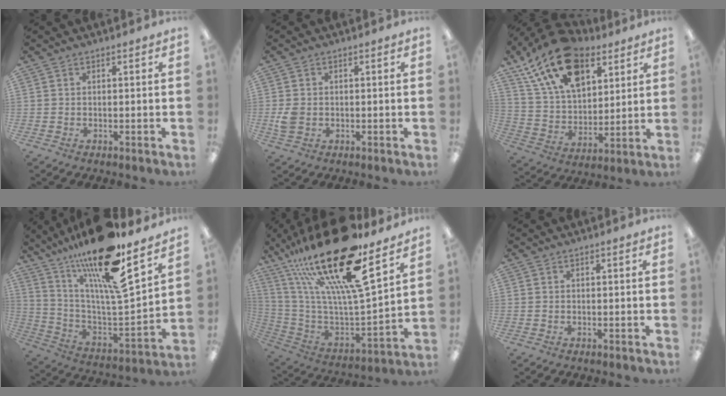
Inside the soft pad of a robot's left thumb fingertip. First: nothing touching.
{"total": 3.8, "force": [-0.4, 3.0, 2.3], "torque": [-0.038, 0.002, -0.008]}
{"total": 20.3, "force": [12.0, 11.6, 11.5], "torque": [-0.217, -0.048, 0.217]}
{"total": 21.6, "force": [16.1, 3.8, 13.9], "torque": [-0.239, -0.111, 0.261]}
{"total": 29.4, "force": [18.4, 8.2, 21.5], "torque": [-0.387, -0.120, 0.304]}
{"total": 0.0}